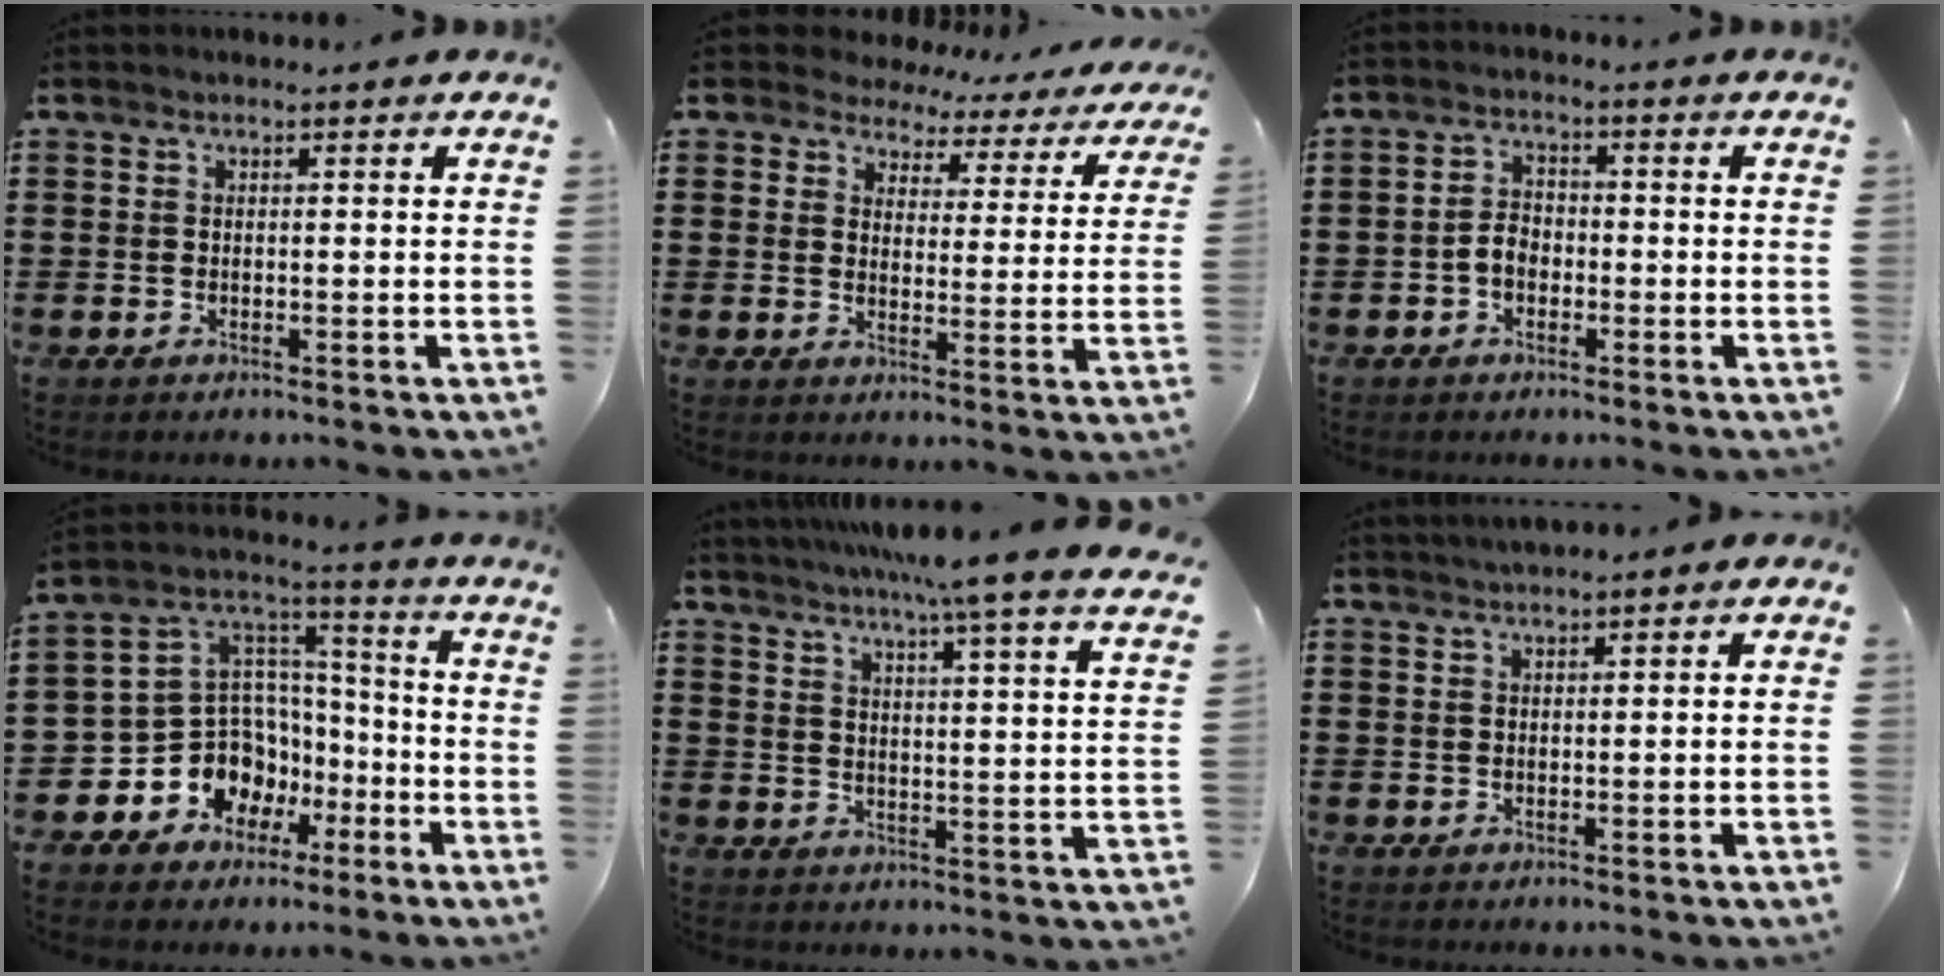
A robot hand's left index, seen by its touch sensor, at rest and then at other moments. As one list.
[{"total": 4.5, "force": [4.0, 1.9, 0.3], "torque": [-0.033, -0.023, 0.068]}, {"total": 3.1, "force": [-1.1, 2.1, 2.0], "torque": [-0.047, 0.003, -0.024]}, {"total": 10.8, "force": [-5.1, 9.3, 1.9], "torque": [-0.078, 0.001, -0.089]}, {"total": 7.2, "force": [6.1, -1.6, 3.4], "torque": [-0.079, -0.043, 0.098]}, {"total": 0.5, "force": [0.3, 0.2, 0.4], "torque": [-0.008, 0.001, 0.005]}]